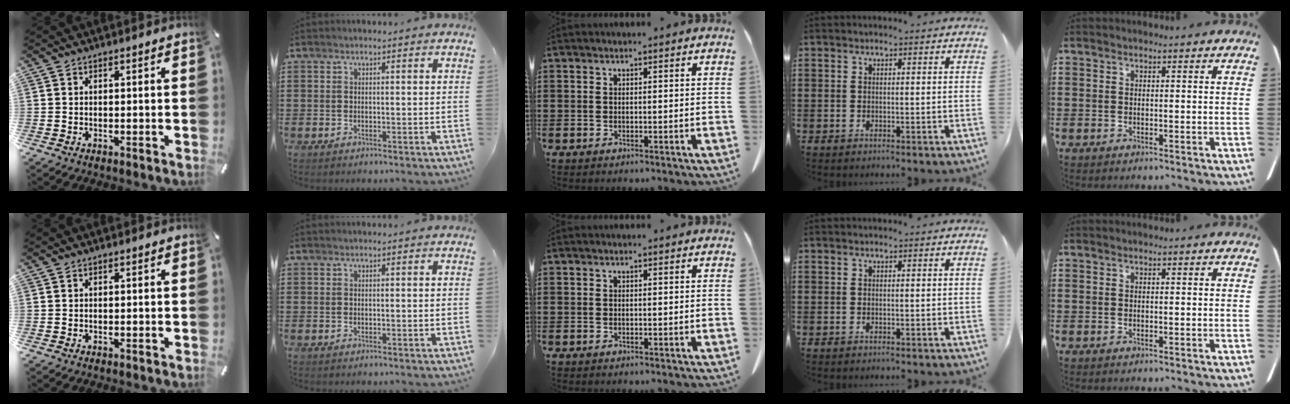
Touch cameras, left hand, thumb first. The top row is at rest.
{}